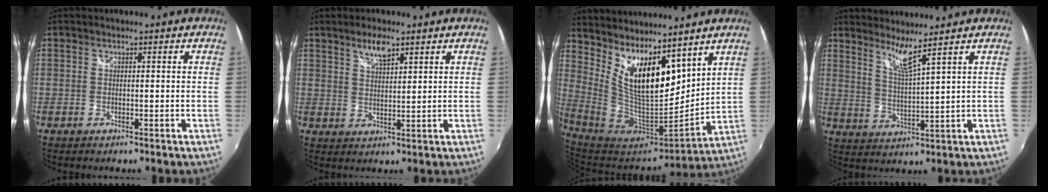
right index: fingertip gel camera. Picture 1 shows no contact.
{"total": 4.2, "force": [3.0, 1.3, 2.7], "torque": [-0.046, 0.003, 0.054]}
{"total": 14.6, "force": [8.4, 5.2, 10.8], "torque": [-0.186, -0.010, 0.160]}
{"total": 5.1, "force": [4.2, -1.2, 2.7], "torque": [-0.053, -0.015, 0.078]}